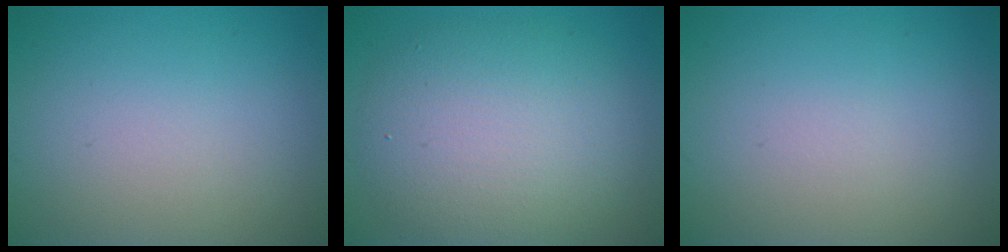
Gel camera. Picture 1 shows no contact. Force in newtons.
{"total": 7.9, "press": 7.9, "slide": 0.2}
{"total": 0.0}